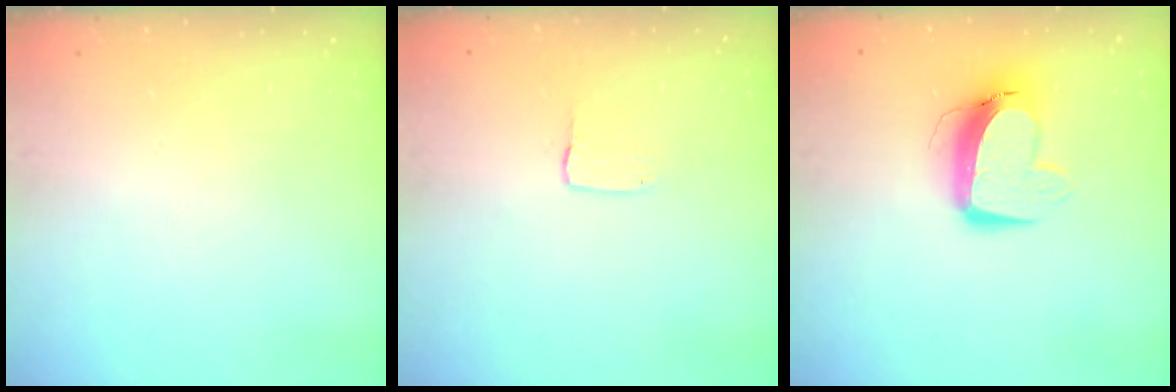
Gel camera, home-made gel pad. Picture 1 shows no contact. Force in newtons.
{"total": 2.0, "press": 2.0, "slide": 0.2}
{"total": 11.6, "press": 11.5, "slide": 1.3}